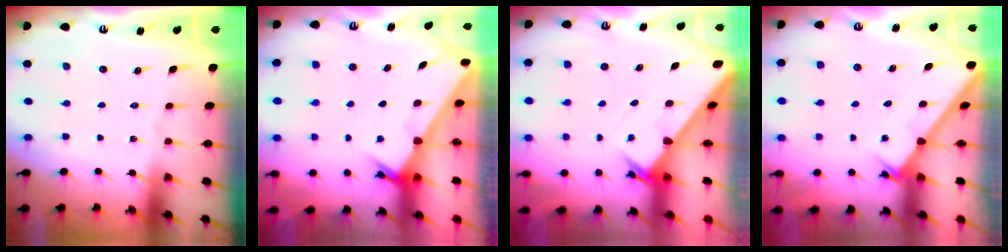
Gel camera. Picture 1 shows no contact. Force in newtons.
{"total": 2.3, "press": 2.3, "slide": 0.3}
{"total": 2.9, "press": 2.9, "slide": 0.2}
{"total": 3.5, "press": 3.4, "slide": 0.5}